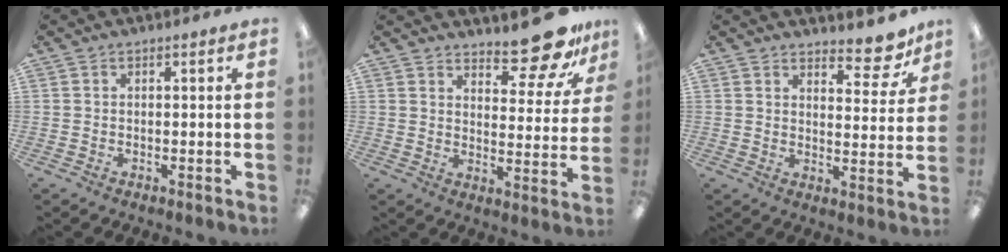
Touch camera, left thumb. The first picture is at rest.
{"total": 13.0, "force": [10.8, 3.8, 6.1], "torque": [-0.065, -0.086, 0.186]}
{"total": 8.4, "force": [6.8, 3.0, 3.9], "torque": [-0.030, -0.050, 0.113]}